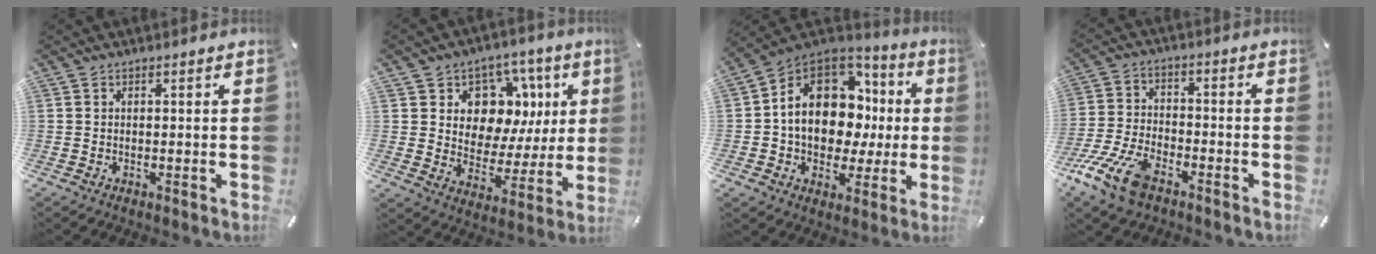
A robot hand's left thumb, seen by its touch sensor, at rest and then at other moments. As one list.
[{"total": 10.6, "force": [4.3, 8.8, 4.1], "torque": [-0.056, -0.048, 0.081]}, {"total": 15.9, "force": [1.6, 12.1, 10.3], "torque": [-0.179, -0.014, 0.028]}, {"total": 12.4, "force": [-7.6, 6.3, 7.5], "torque": [-0.154, 0.037, -0.142]}]